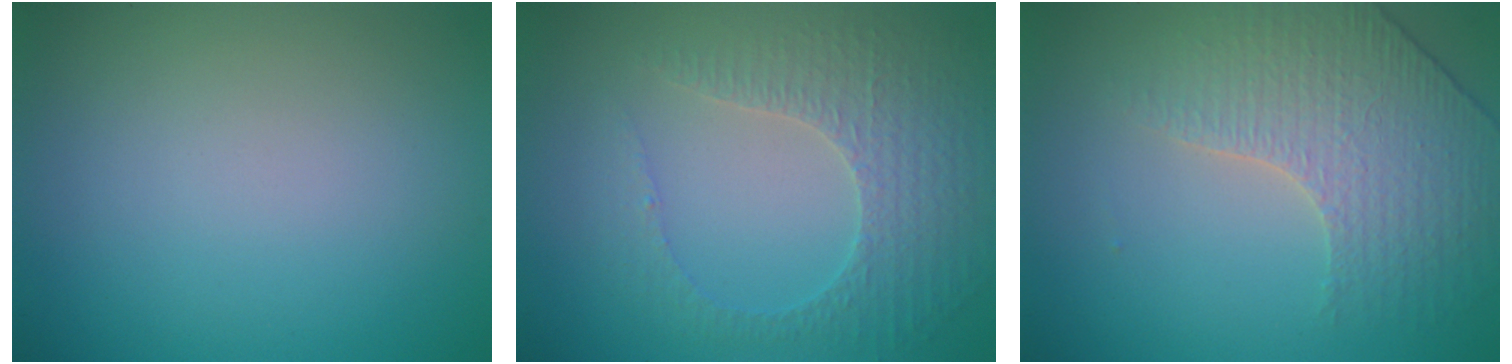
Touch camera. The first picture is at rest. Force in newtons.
{"total": 3.8, "press": 3.2, "slide": 2.0}
{"total": 3.9, "press": 3.5, "slide": 1.7}